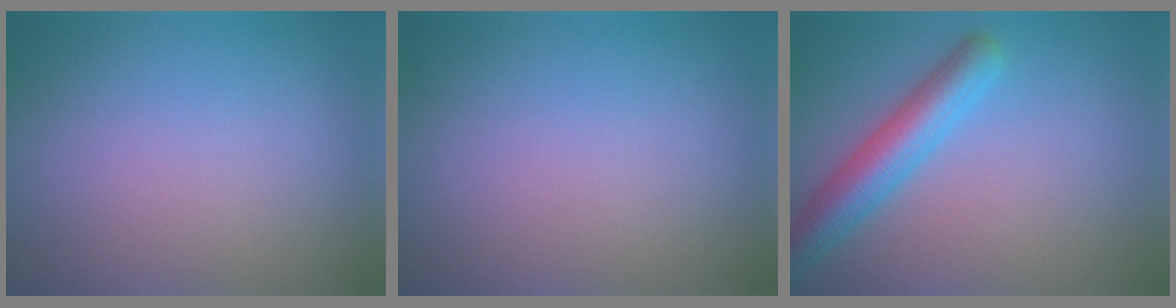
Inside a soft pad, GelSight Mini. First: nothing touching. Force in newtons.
{"total": 0.0}
{"total": 4.8, "press": 4.8, "slide": 0.2}